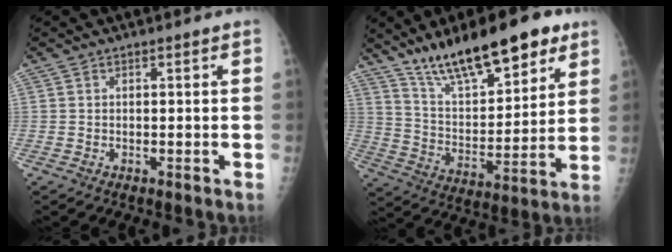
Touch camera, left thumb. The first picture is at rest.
{"total": 20.3, "force": [13.9, 6.9, 13.1], "torque": [-0.173, -0.062, 0.237]}